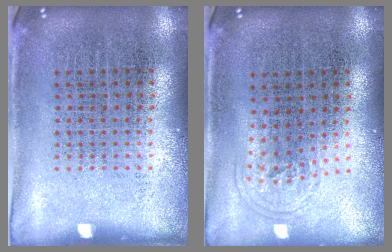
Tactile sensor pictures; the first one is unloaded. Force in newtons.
{"total": 0.9, "press": 0.6, "slide": 0.6}